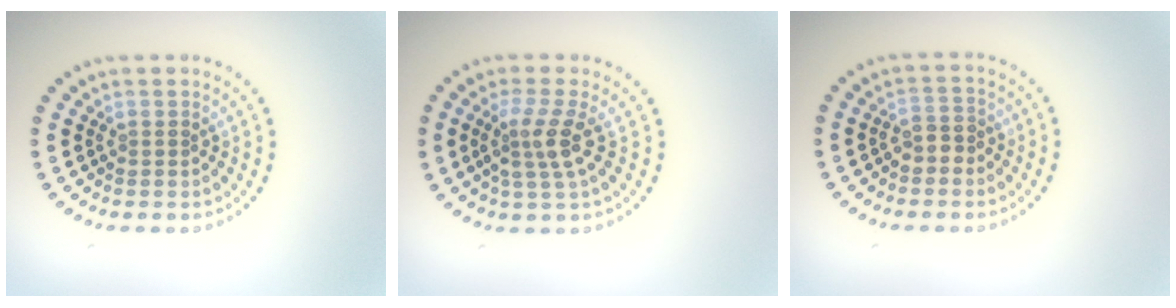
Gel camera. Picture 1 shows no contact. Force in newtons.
{"total": 3.0, "press": 2.3, "slide": 1.8}
{"total": 1.7, "press": 1.5, "slide": 0.8}